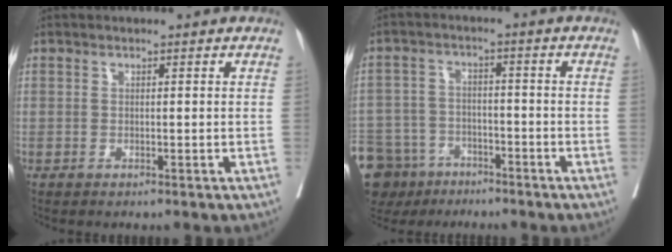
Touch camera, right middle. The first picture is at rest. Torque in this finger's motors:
{"motor_torque": [0.61, -0.33, 1.05, 0.21]}